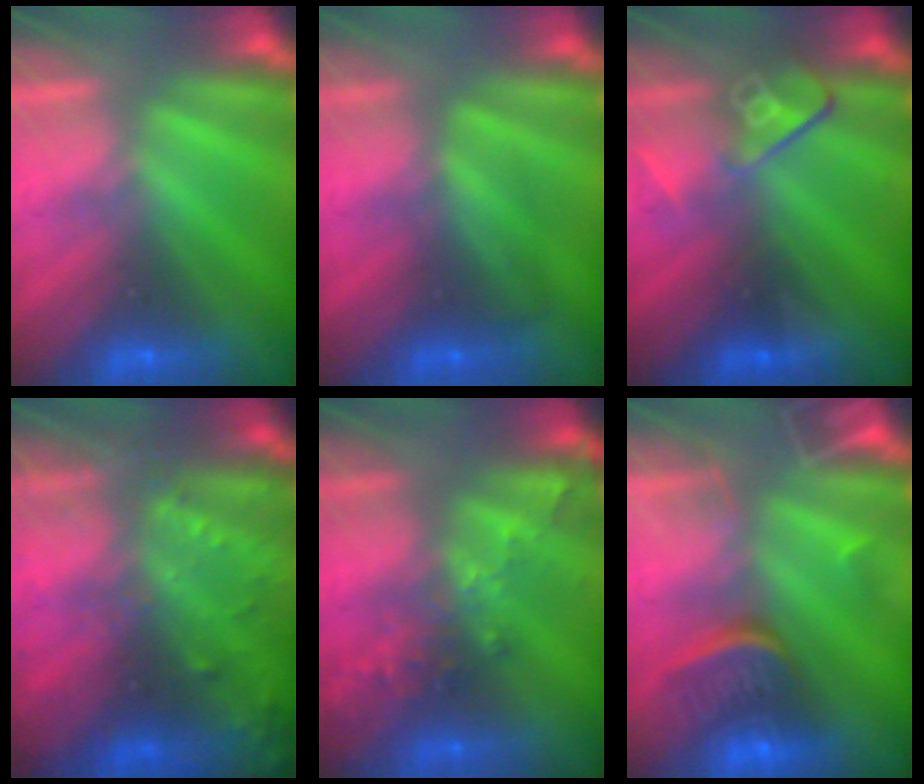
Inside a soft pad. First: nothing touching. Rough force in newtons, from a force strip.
{"total": 2.4}
{"total": 2.7}
{"total": 9.4}
{"total": 2.7}
{"total": 8.3}